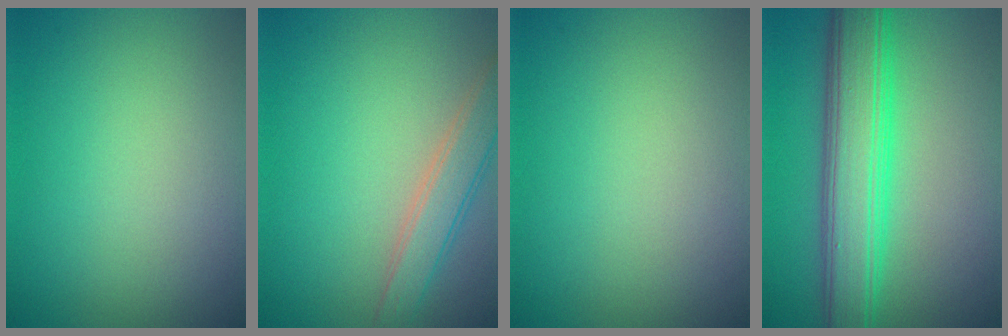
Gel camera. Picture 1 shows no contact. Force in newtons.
{"total": 2.9, "press": 2.9, "slide": 0.1}
{"total": 0.0}
{"total": 7.5, "press": 7.5, "slide": 0.1}